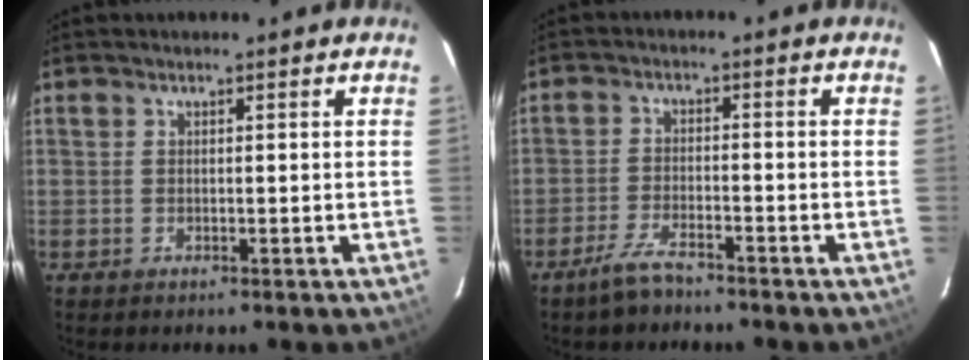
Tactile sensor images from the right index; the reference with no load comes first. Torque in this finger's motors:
{"motor_torque": [0.42, -0.26, 0.16, 0.02]}